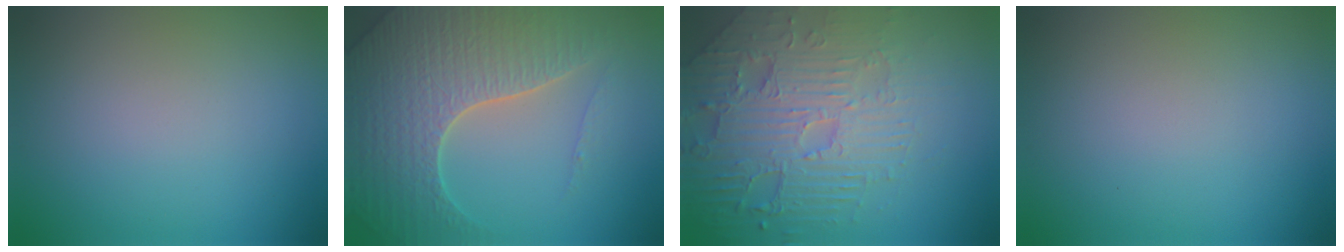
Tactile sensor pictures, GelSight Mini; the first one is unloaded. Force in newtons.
{"total": 7.0, "press": 6.8, "slide": 1.9}
{"total": 7.8, "press": 5.8, "slide": 5.3}
{"total": 0.0}